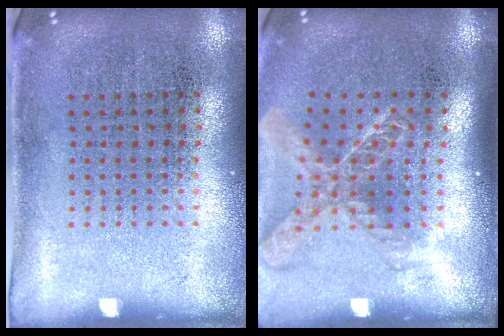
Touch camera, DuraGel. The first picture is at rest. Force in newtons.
{"total": 1.9, "press": 1.5, "slide": 1.3}